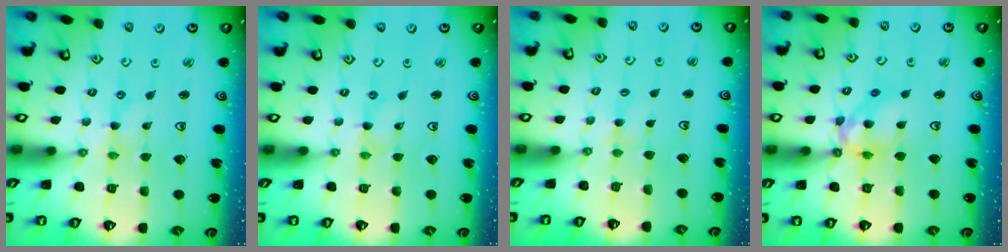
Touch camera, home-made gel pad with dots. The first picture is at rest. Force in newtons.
{"total": 0.0}
{"total": 2.2, "press": 2.2, "slide": 0.5}
{"total": 11.8, "press": 11.8, "slide": 0.9}